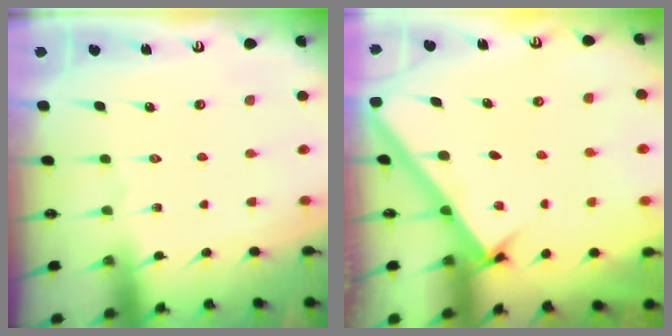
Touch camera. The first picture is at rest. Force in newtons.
{"total": 2.7, "press": 2.6, "slide": 0.3}